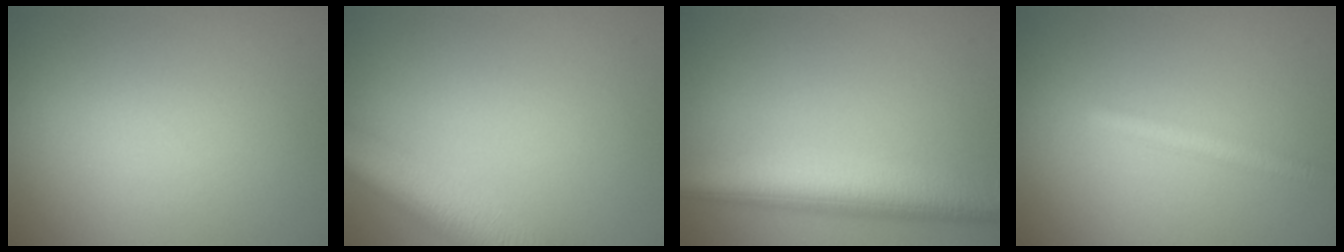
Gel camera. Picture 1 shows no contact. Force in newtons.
{"total": 6.5, "press": 6.4, "slide": 0.6}
{"total": 6.9, "press": 6.9, "slide": 0.4}
{"total": 2.0, "press": 2.0, "slide": 0.1}